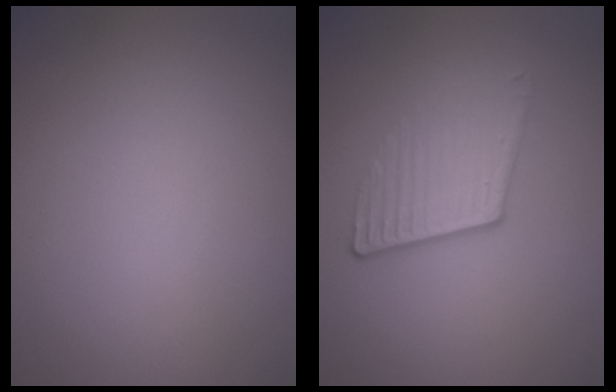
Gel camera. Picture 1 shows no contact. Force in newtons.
{"total": 3.7, "press": 2.5, "slide": 2.7}